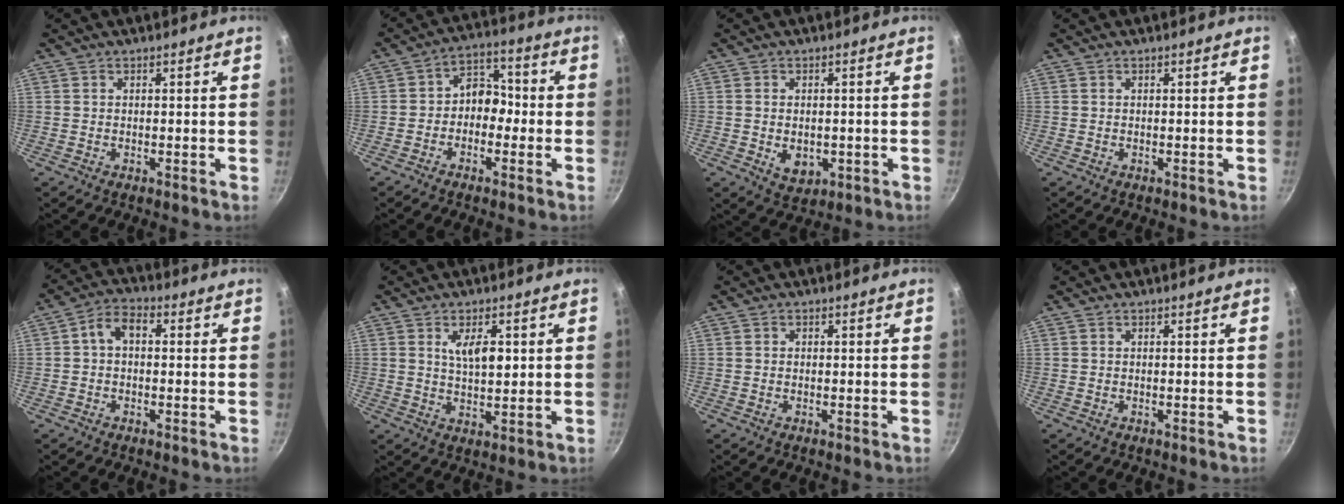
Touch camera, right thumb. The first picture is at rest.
{"total": 6.8, "force": [-1.6, 5.1, 4.2], "torque": [-0.021, 0.037, -0.039]}
{"total": 5.1, "force": [-0.8, 3.7, 3.5], "torque": [-0.043, -0.005, -0.004]}
{"total": 0.0}
{"total": 5.2, "force": [0.2, 3.5, 3.7], "torque": [-0.063, 0.017, -0.007]}
{"total": 6.3, "force": [1.7, 3.0, 5.3], "torque": [-0.078, -0.013, 0.030]}
{"total": 0.6, "force": [0.1, 0.6, 0.2], "torque": [0.000, 0.003, 0.000]}
{"total": 0.0}